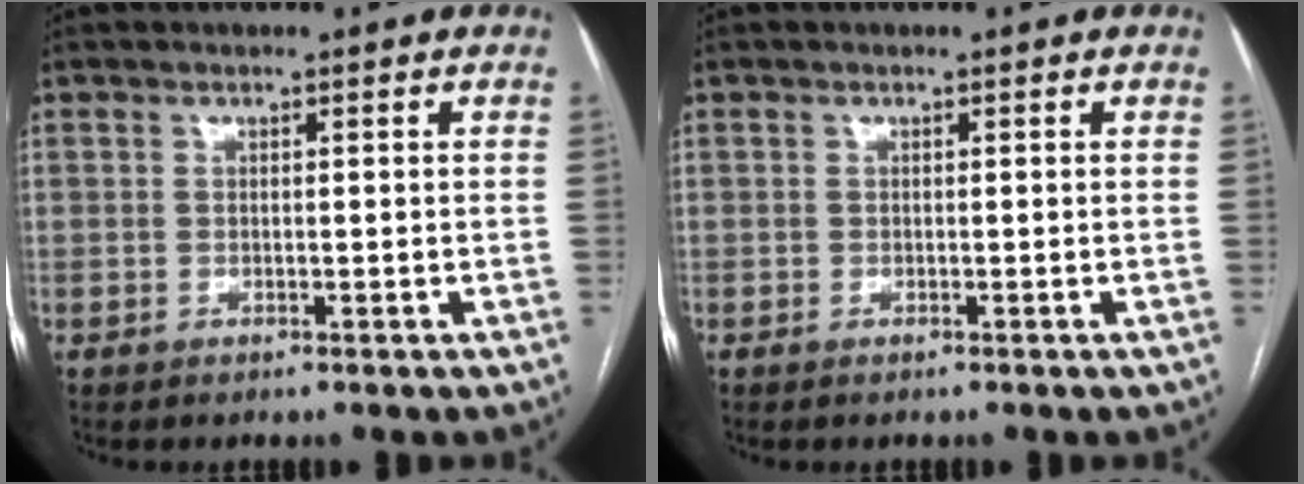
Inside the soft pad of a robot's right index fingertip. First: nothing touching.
{"total": 0.0}